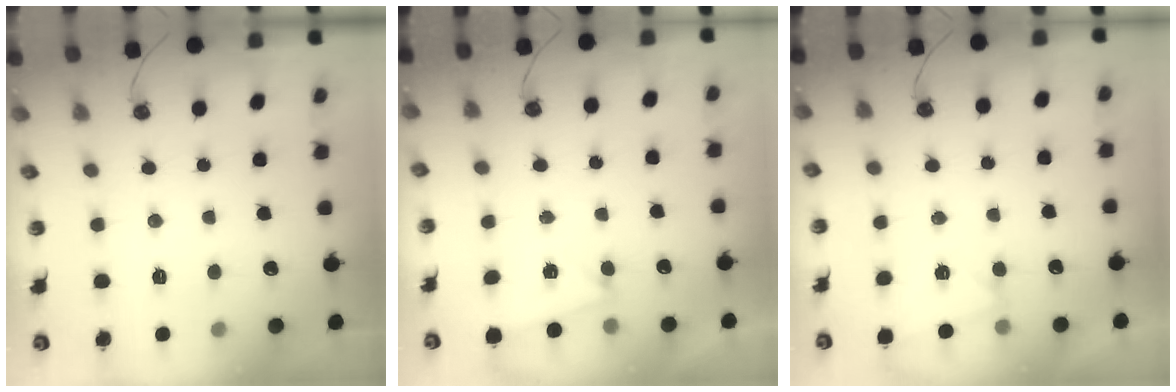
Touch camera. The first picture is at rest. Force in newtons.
{"total": 1.8, "press": 1.4, "slide": 1.2}
{"total": 2.8, "press": 1.9, "slide": 2.1}